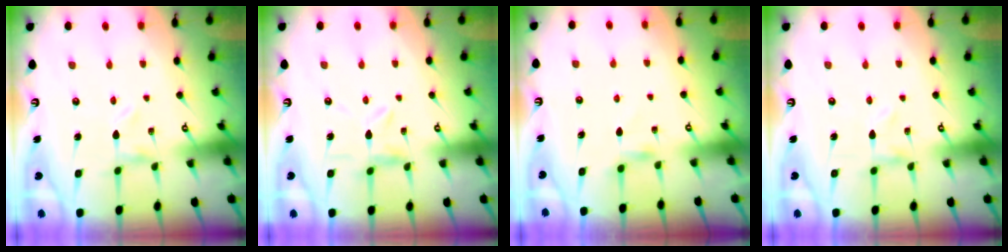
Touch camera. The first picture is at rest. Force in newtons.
{"total": 2.8, "press": 2.8, "slide": 0.3}
{"total": 3.3, "press": 3.3, "slide": 0.5}
{"total": 0.5, "press": 0.5, "slide": 0.2}